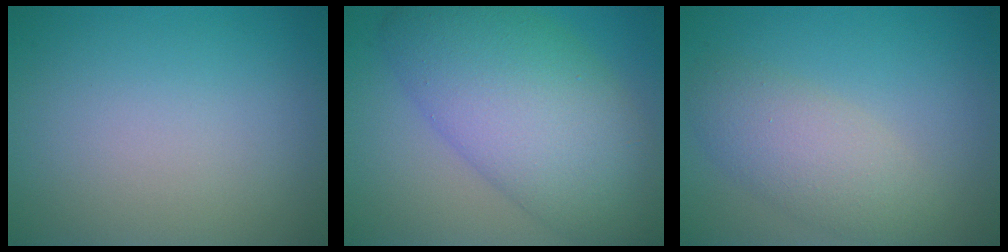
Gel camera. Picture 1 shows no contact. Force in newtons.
{"total": 11.1, "press": 11.1, "slide": 0.3}
{"total": 4.2, "press": 4.2, "slide": 0.1}